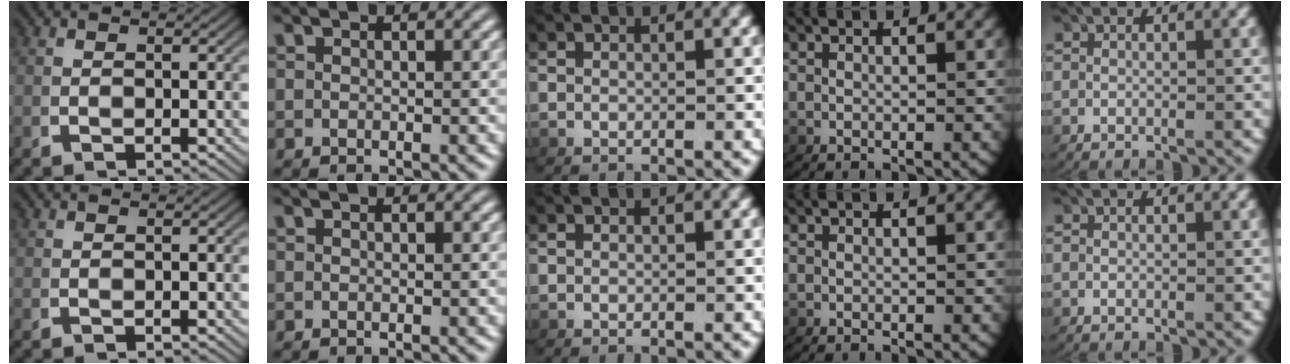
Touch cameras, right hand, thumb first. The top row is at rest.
{}